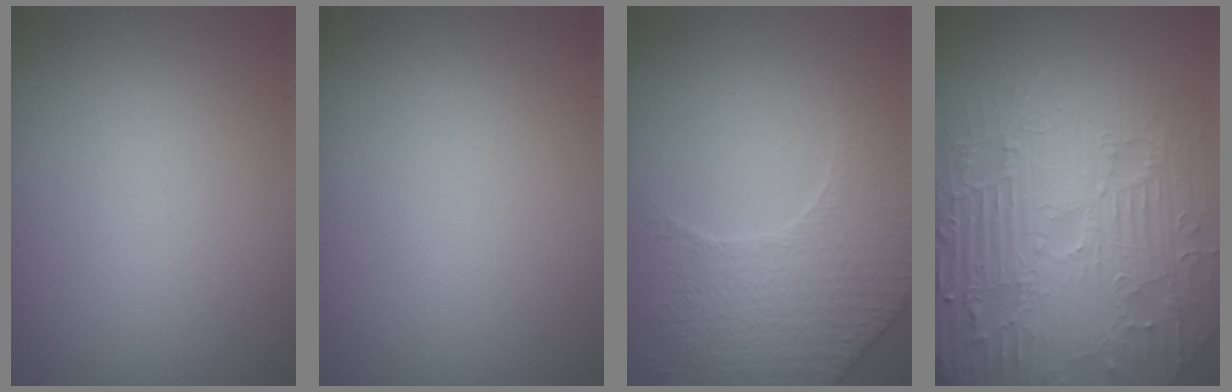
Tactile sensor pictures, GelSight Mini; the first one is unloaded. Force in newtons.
{"total": 0.0}
{"total": 3.1, "press": 3.0, "slide": 1.0}
{"total": 11.6, "press": 7.5, "slide": 8.9}